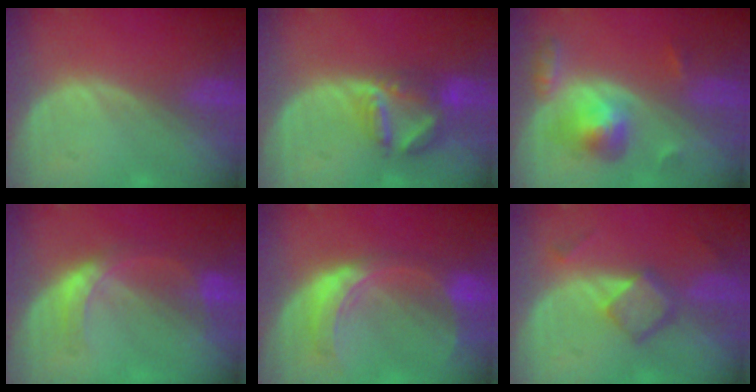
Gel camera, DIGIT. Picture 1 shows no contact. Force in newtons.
{"total": 7.2, "press": 6.4, "slide": 3.2}
{"total": 5.8, "press": 5.8, "slide": 0.2}
{"total": 5.2, "press": 4.8, "slide": 1.9}
{"total": 7.8, "press": 6.9, "slide": 3.6}
{"total": 5.5, "press": 4.8, "slide": 2.8}